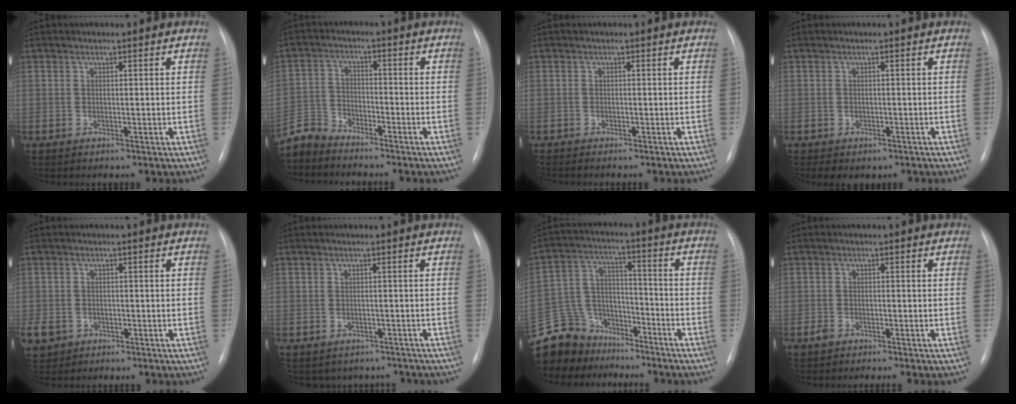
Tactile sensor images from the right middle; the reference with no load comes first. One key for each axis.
{"total": 5.0, "fx": -4.9, "fy": 0.6, "fz": -0.4, "tx": 0.003, "ty": -0.007, "tz": -0.097}
{"total": 1.2, "fx": -1.0, "fy": 0.0, "fz": 0.6, "tx": -0.011, "ty": -0.004, "tz": -0.013}
{"total": 3.5, "fx": -2.5, "fy": 1.9, "fz": 1.5, "tx": -0.021, "ty": 0.000, "tz": -0.022}
{"total": 6.3, "fx": -3.3, "fy": 5.0, "fz": 1.8, "tx": -0.058, "ty": -0.002, "tz": -0.050}
{"total": 3.6, "fx": -3.2, "fy": 1.8, "fz": 0.0, "tx": -0.001, "ty": 0.009, "tz": -0.036}
{"total": 15.1, "fx": -12.7, "fy": 8.0, "fz": 1.7, "tx": -0.055, "ty": 0.051, "tz": -0.223}
{"total": 2.2, "fx": -1.8, "fy": 0.5, "fz": 1.1, "tx": -0.022, "ty": -0.004, "tz": -0.028}